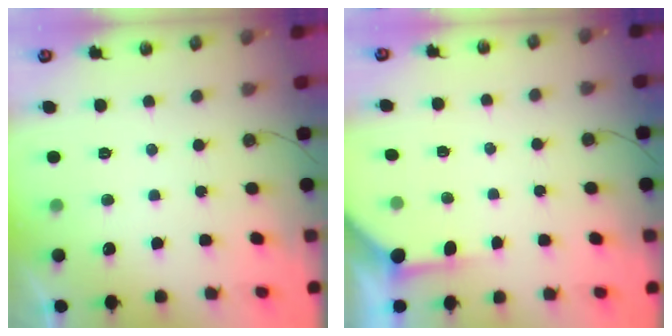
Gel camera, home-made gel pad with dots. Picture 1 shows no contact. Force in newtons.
{"total": 3.7, "press": 3.6, "slide": 0.5}